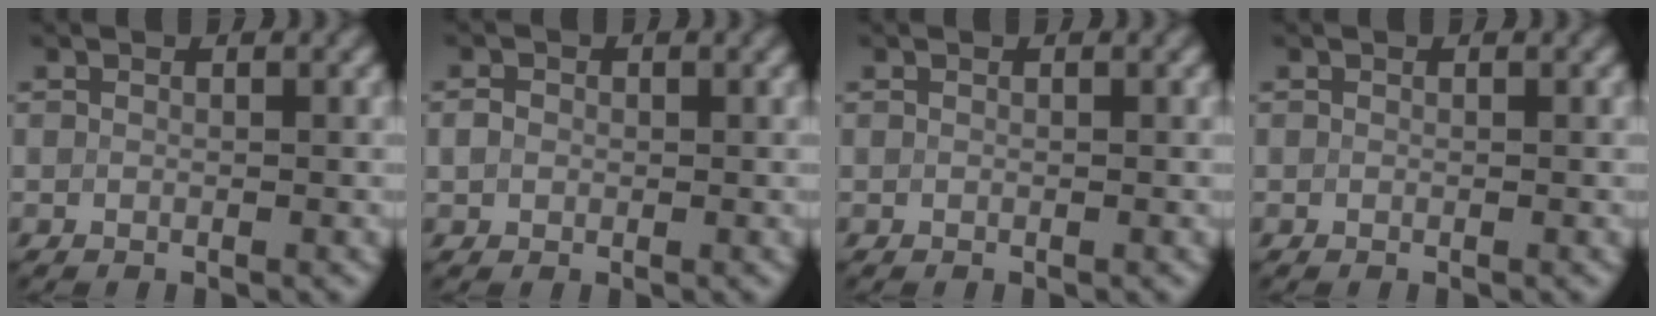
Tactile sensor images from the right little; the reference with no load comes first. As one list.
[{"total": 1.1, "force": [0.0, 1.0, 0.5], "torque": [-0.011, 0.004, -0.003]}, {"total": 0.0}, {"total": 0.0}]